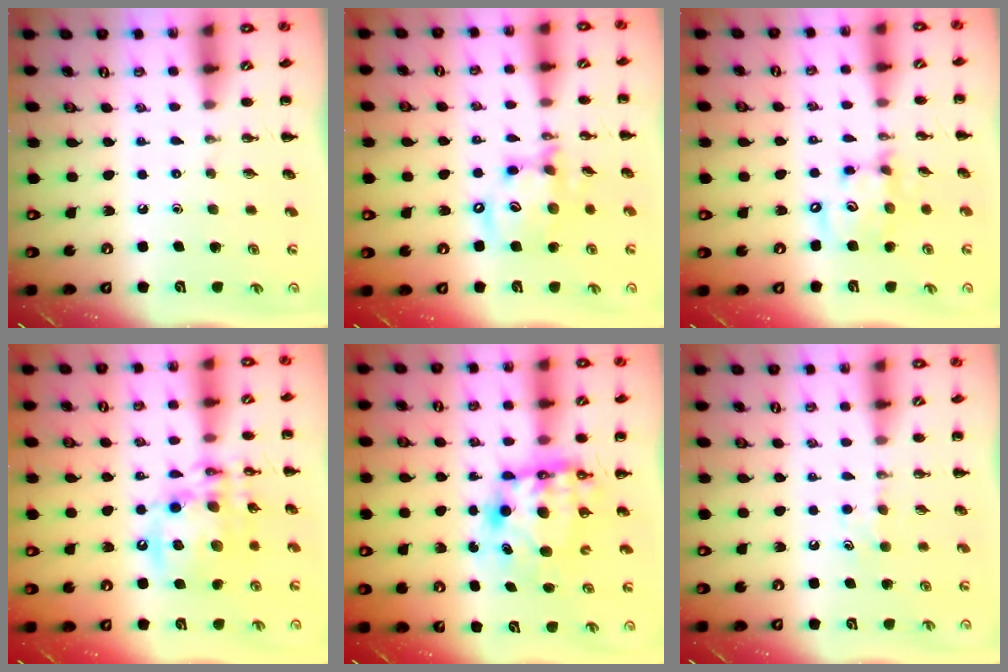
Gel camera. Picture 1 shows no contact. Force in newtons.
{"total": 12.8, "press": 12.4, "slide": 3.1}
{"total": 9.9, "press": 9.8, "slide": 1.5}
{"total": 16.3, "press": 15.9, "slide": 3.4}
{"total": 9.3, "press": 9.1, "slide": 2.2}
{"total": 4.2, "press": 4.0, "slide": 1.4}